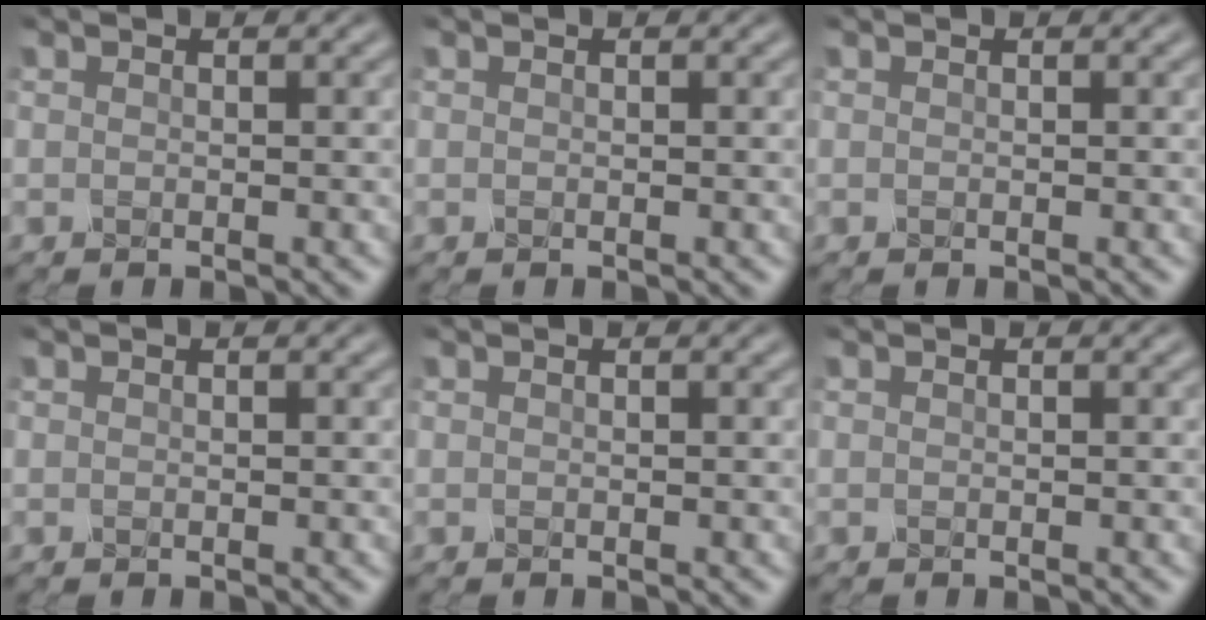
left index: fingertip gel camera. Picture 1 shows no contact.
{"total": 0.0}
{"total": 0.0}
{"total": 0.0}
{"total": 0.0}
{"total": 0.0}